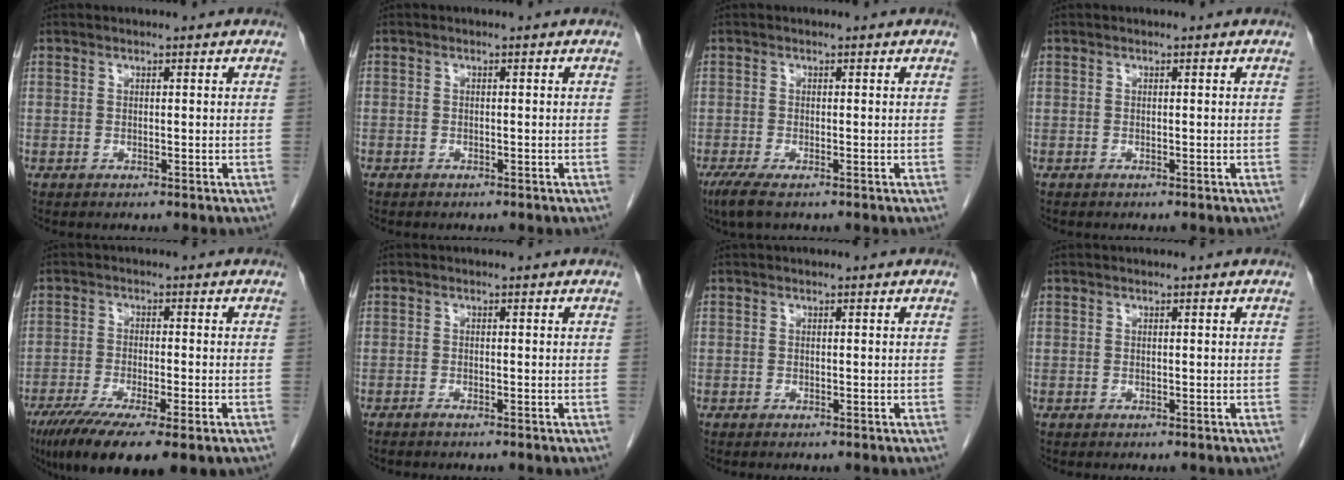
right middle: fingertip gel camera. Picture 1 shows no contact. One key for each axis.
{"total": 0.5, "fx": -0.4, "fy": 0.4, "fz": 0.0, "tx": -0.002, "ty": 0.003, "tz": -0.007}
{"total": 3.0, "fx": -1.9, "fy": 0.5, "fz": 2.2, "tx": -0.051, "ty": -0.011, "tz": -0.039}
{"total": 0.0}
{"total": 13.5, "fx": -8.5, "fy": 2.6, "fz": 10.2, "tx": -0.163, "ty": -0.031, "tz": -0.136}
{"total": 0.8, "fx": -0.7, "fy": -0.1, "fz": 0.4, "tx": -0.011, "ty": -0.001, "tz": -0.014}
{"total": 0.0}
{"total": 0.0}